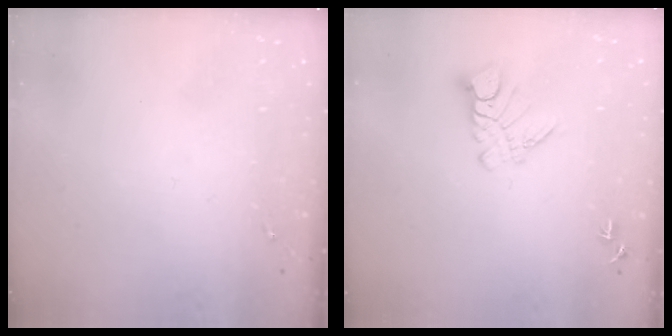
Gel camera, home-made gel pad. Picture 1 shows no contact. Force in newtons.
{"total": 8.5, "press": 8.5, "slide": 0.9}